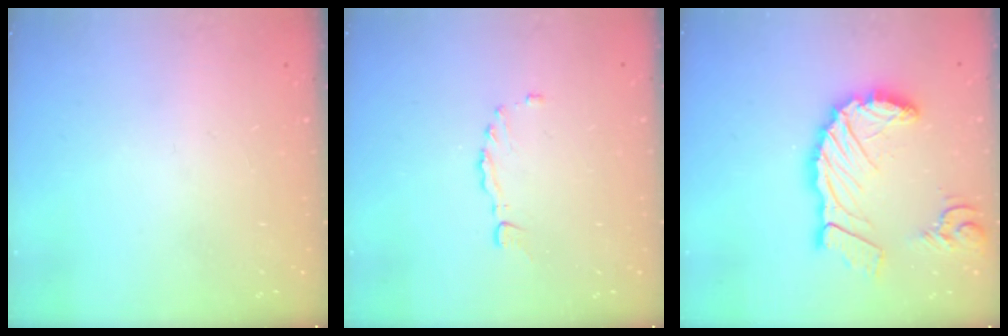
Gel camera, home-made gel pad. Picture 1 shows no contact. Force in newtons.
{"total": 1.5, "press": 1.4, "slide": 0.4}
{"total": 17.6, "press": 17.5, "slide": 1.9}